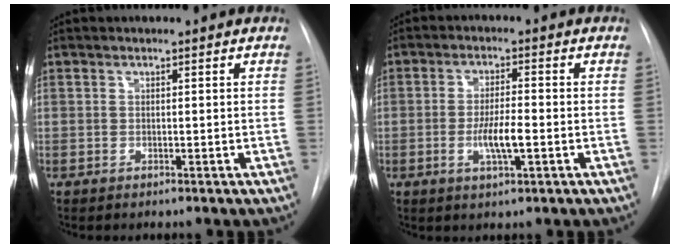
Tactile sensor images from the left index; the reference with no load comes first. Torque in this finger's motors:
{"motor_torque": [1.07, 0.20, 0.37, 0.12]}